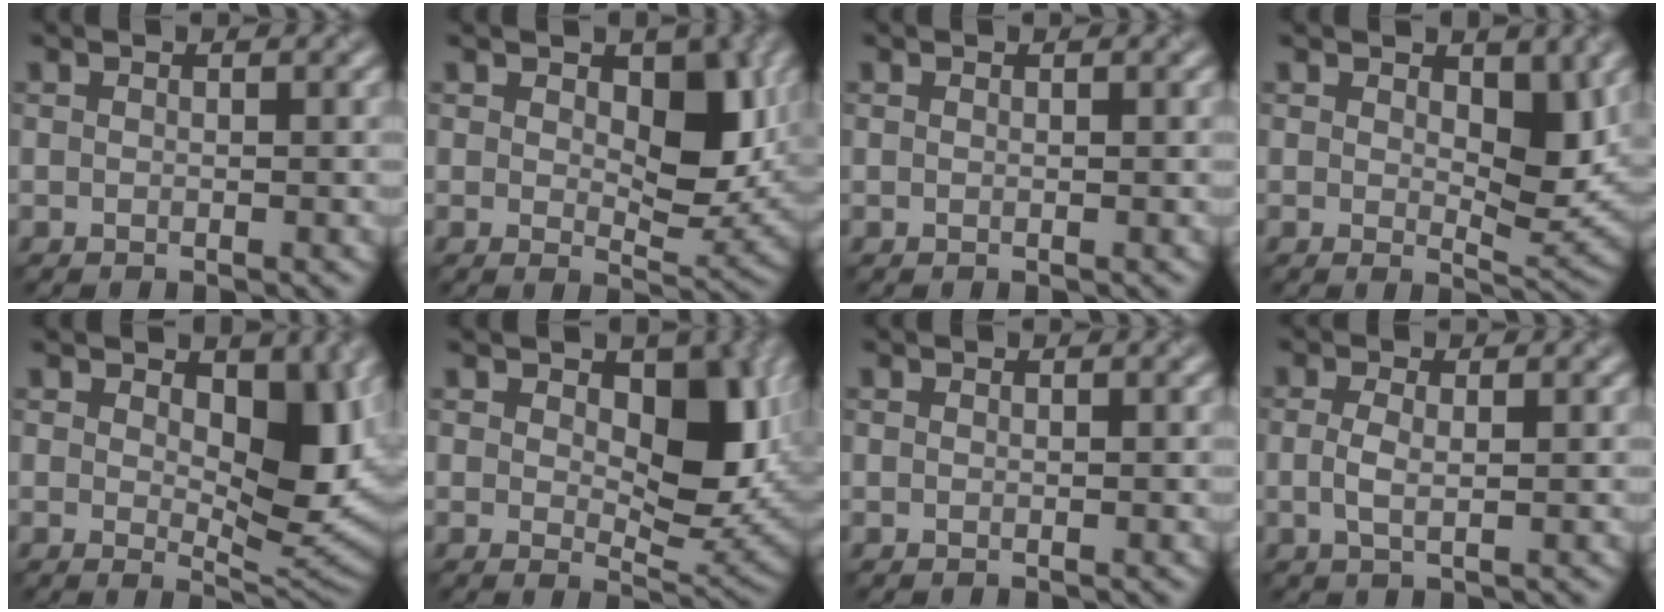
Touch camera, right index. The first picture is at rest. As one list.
[{"total": 5.5, "force": [1.4, 2.9, 4.5], "torque": [-0.061, -0.004, 0.032]}, {"total": 0.0}, {"total": 4.0, "force": [1.4, 1.7, 3.3], "torque": [-0.044, -0.005, 0.030]}, {"total": 6.6, "force": [1.9, 3.2, 5.4], "torque": [-0.080, -0.008, 0.036]}, {"total": 7.3, "force": [1.8, 3.8, 5.9], "torque": [-0.085, -0.008, 0.037]}, {"total": 0.0}, {"total": 1.3, "force": [-0.4, 0.3, 1.2], "torque": [-0.029, 0.004, -0.001]}]